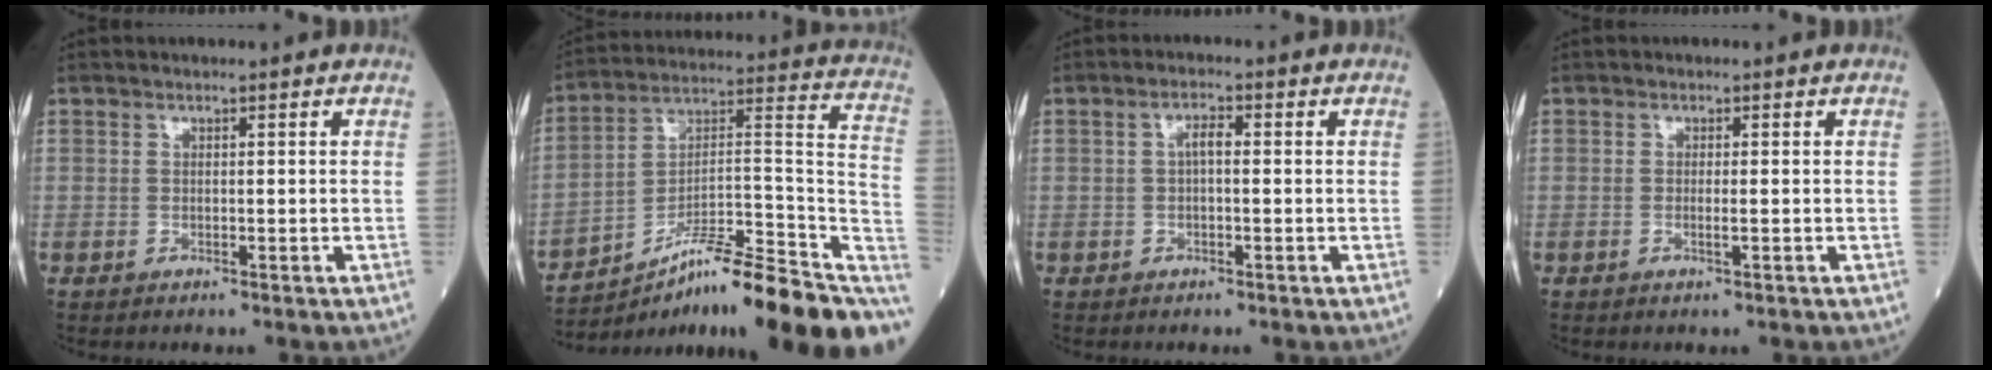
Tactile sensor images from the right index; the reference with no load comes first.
{"total": 25.0, "force": [-16.6, 4.1, 18.2], "torque": [-0.176, 0.040, -0.250]}
{"total": 2.2, "force": [0.1, 0.7, 2.1], "torque": [-0.037, 0.006, 0.001]}
{"total": 1.1, "force": [-0.3, -0.1, 1.1], "torque": [-0.022, -0.003, -0.005]}